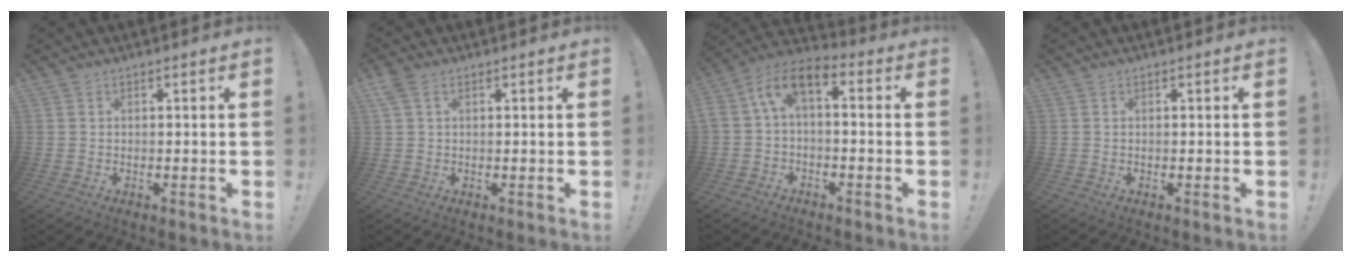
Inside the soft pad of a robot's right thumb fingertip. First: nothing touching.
{"total": 3.1, "force": [1.4, 1.9, 2.1], "torque": [-0.051, 0.009, 0.030]}
{"total": 6.7, "force": [0.5, 3.4, 5.7], "torque": [-0.107, 0.006, 0.012]}
{"total": 0.0}